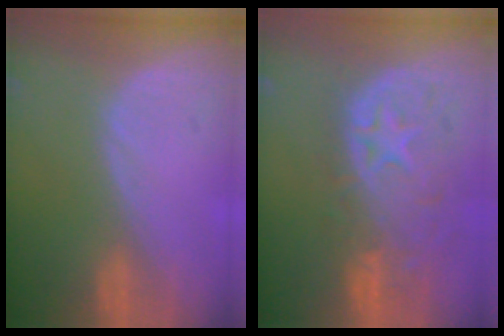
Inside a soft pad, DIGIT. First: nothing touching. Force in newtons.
{"total": 11.2, "press": 9.7, "slide": 5.5}